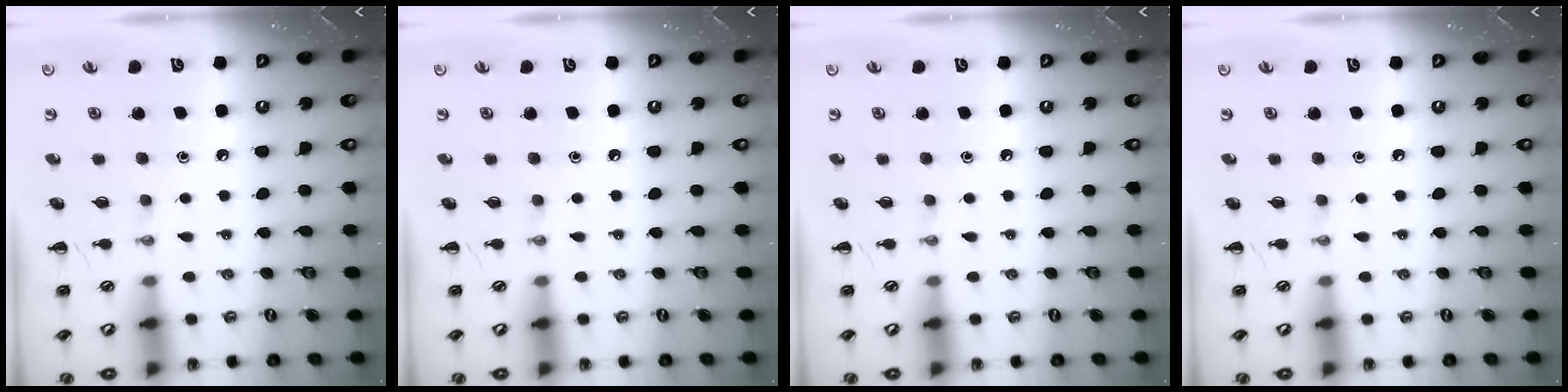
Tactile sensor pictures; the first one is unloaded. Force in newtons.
{"total": 0.0}
{"total": 0.0}
{"total": 0.0}